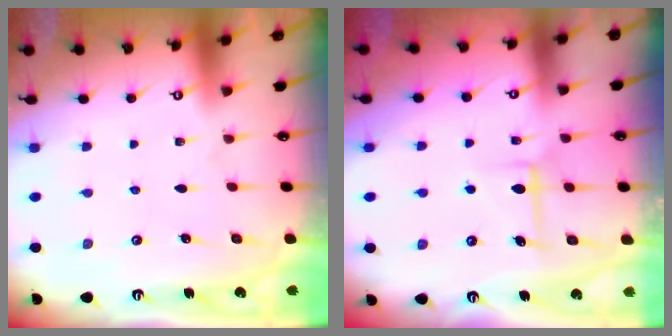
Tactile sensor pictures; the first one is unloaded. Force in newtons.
{"total": 6.4, "press": 6.4, "slide": 0.1}